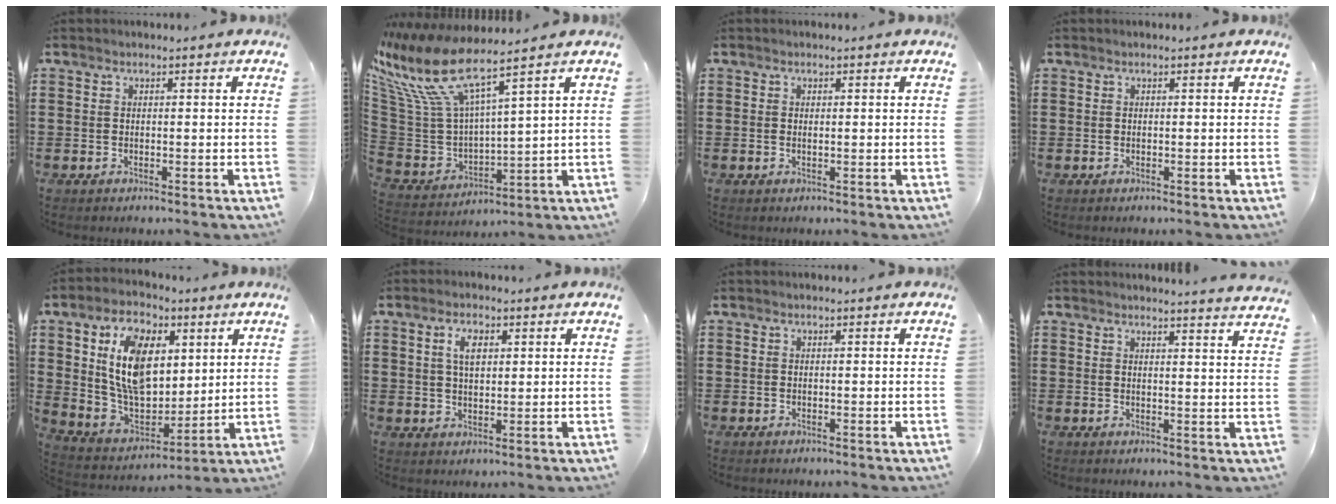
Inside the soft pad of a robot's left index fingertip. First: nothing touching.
{"total": 11.4, "force": [7.4, 2.9, 8.2], "torque": [-0.209, -0.049, 0.119]}
{"total": 0.5, "force": [0.0, 0.2, 0.5], "torque": [-0.012, -0.003, 0.002]}
{"total": 0.0}
{"total": 12.9, "force": [4.9, 7.7, 9.1], "torque": [-0.213, 0.001, 0.088]}
{"total": 4.1, "force": [1.5, 2.0, 3.2], "torque": [-0.064, 0.007, 0.023]}
{"total": 0.0}
{"total": 2.9, "force": [2.8, -0.8, 0.4], "torque": [-0.014, -0.016, 0.052]}